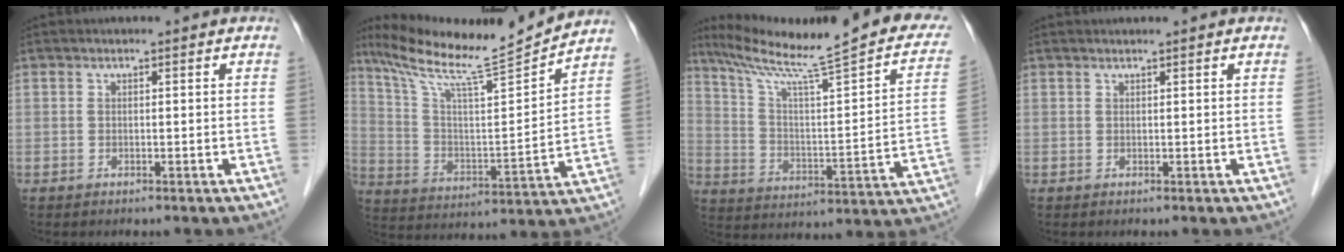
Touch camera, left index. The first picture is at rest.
{"total": 16.9, "force": [15.4, -1.5, 6.8], "torque": [-0.128, -0.022, 0.255]}
{"total": 25.6, "force": [20.5, 2.3, 15.3], "torque": [-0.235, -0.024, 0.284]}
{"total": 1.1, "force": [1.0, -0.1, 0.4], "torque": [-0.006, 0.012, 0.022]}